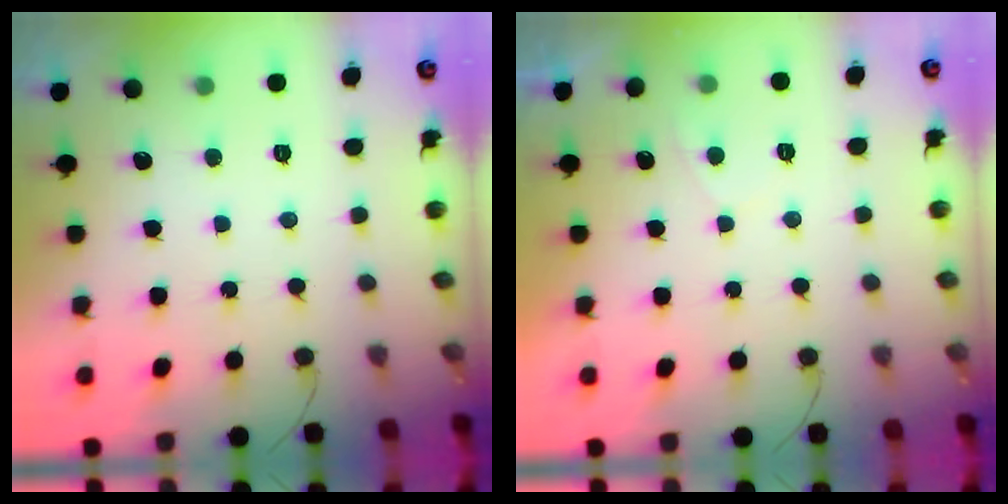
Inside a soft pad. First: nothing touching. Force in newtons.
{"total": 0.7, "press": 0.5, "slide": 0.5}